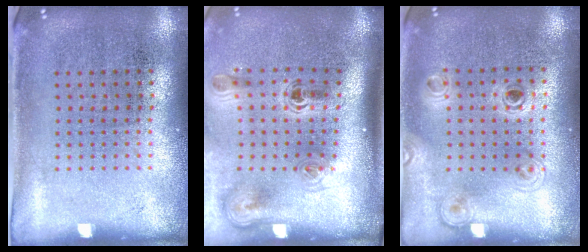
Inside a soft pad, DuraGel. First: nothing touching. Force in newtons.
{"total": 2.4, "press": 1.6, "slide": 1.8}
{"total": 1.2, "press": 1.2, "slide": 0.5}